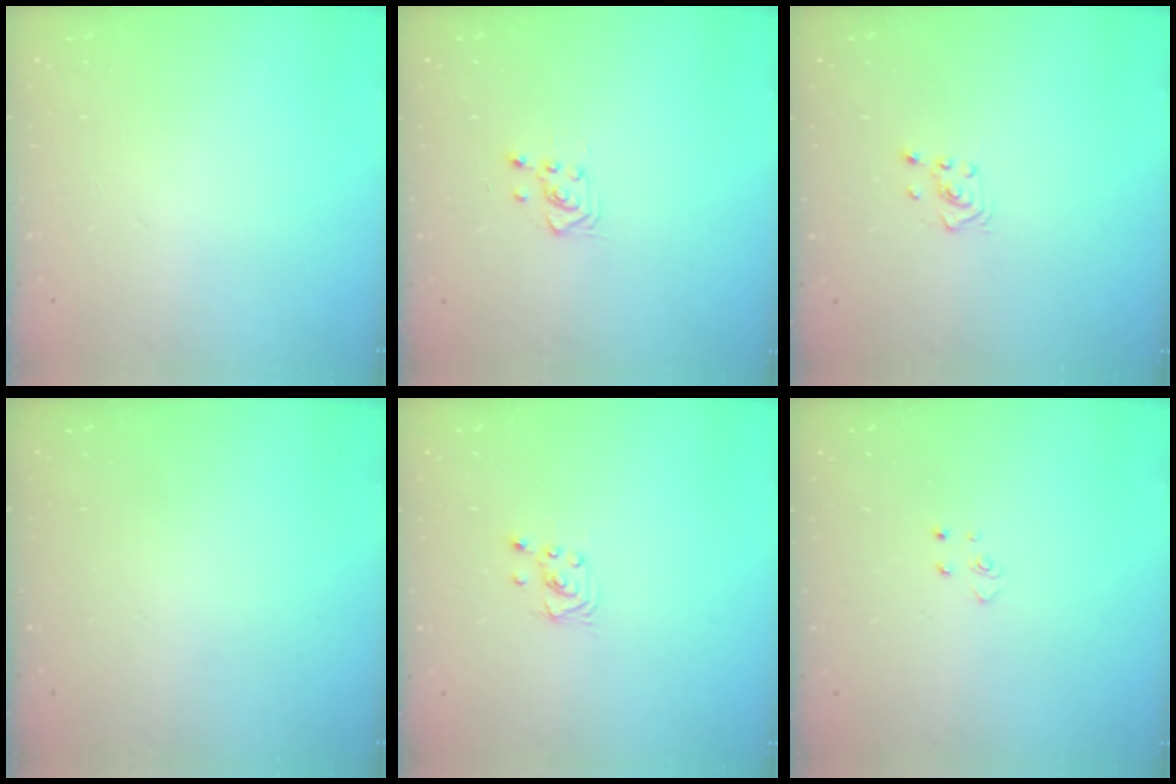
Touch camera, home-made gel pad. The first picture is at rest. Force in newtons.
{"total": 2.8, "press": 2.7, "slide": 0.7}
{"total": 2.8, "press": 2.6, "slide": 1.1}
{"total": 0.0}
{"total": 1.7, "press": 1.6, "slide": 0.1}
{"total": 2.6, "press": 2.6, "slide": 0.3}